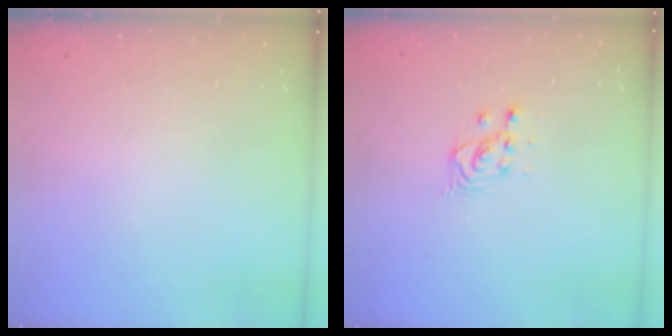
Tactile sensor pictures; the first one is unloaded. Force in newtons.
{"total": 2.9, "press": 2.9, "slide": 0.1}